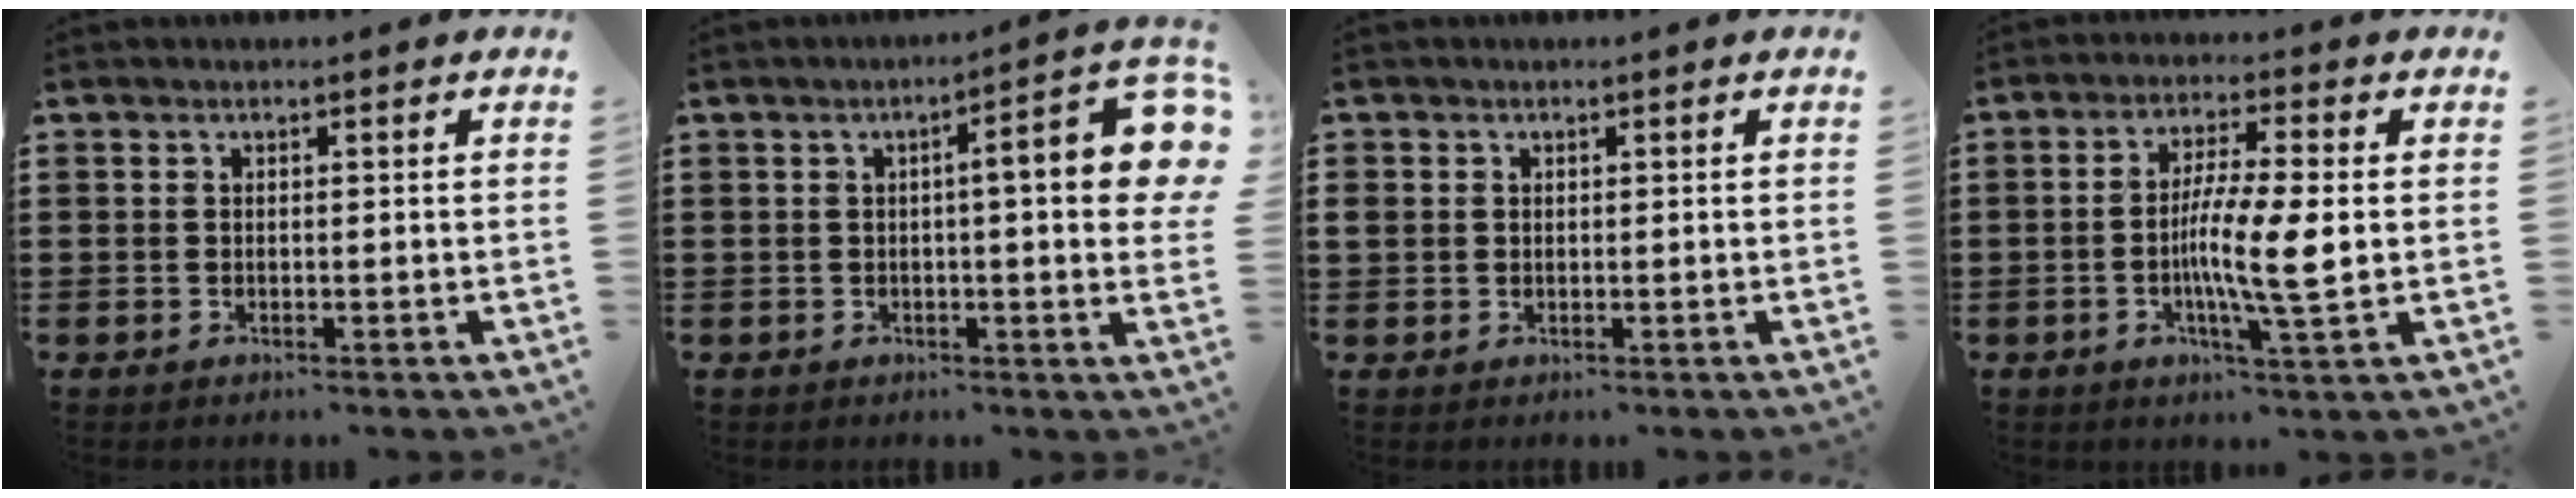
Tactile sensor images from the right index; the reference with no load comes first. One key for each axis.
{"total": 9.0, "fx": 1.7, "fy": 1.5, "fz": 8.8, "tx": -0.126, "ty": -0.006, "tz": 0.022}
{"total": 1.2, "fx": 0.2, "fy": 1.1, "fz": 0.3, "tx": -0.008, "ty": 0.006, "tz": 0.003}
{"total": 8.7, "fx": -0.8, "fy": 0.7, "fz": 8.7, "tx": -0.149, "ty": -0.004, "tz": -0.015}